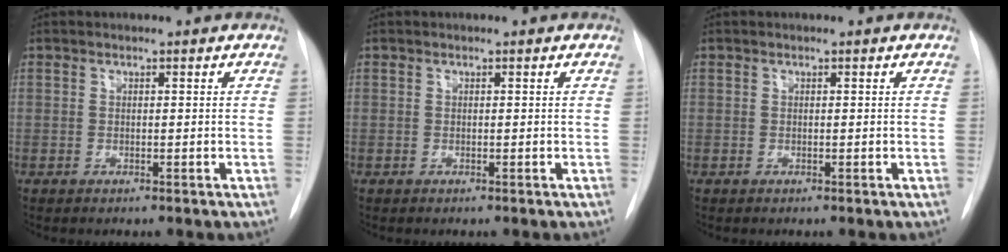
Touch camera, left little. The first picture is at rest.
{"total": 0.0}
{"total": 0.0}